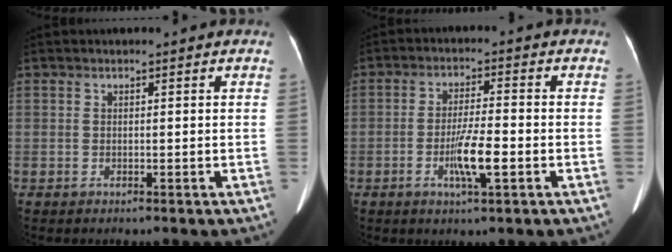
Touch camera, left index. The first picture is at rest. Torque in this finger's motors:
{"motor_torque": [0.21, 0.10, 0.18, 0.03]}